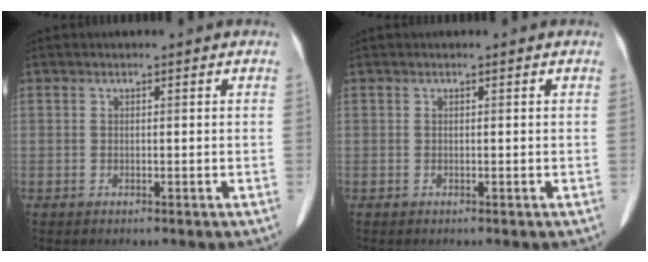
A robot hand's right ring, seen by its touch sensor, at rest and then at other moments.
{"total": 0.0}